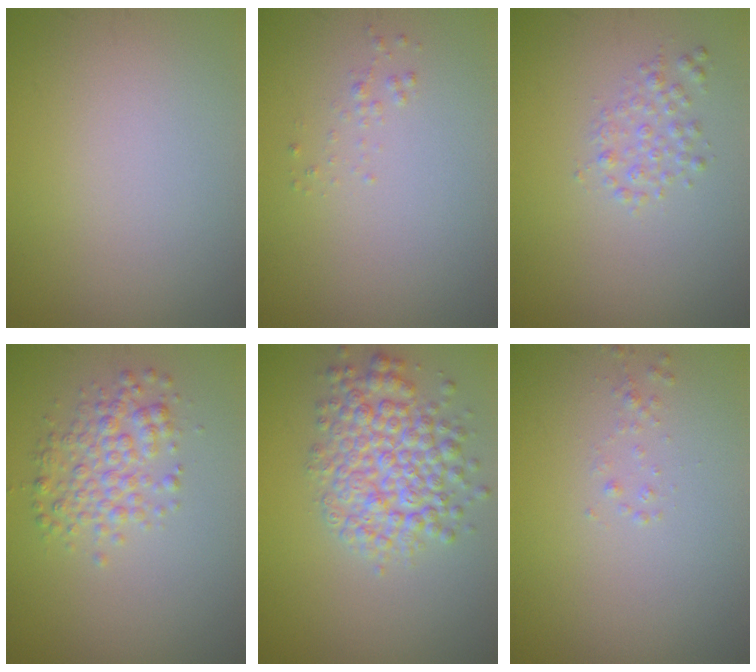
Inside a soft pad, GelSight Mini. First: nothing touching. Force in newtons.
{"total": 0.6, "press": 0.6, "slide": 0.1}
{"total": 1.5, "press": 1.5, "slide": 0.1}
{"total": 3.2, "press": 3.2, "slide": 0.1}
{"total": 5.4, "press": 5.4, "slide": 0.2}
{"total": 0.7, "press": 0.6, "slide": 0.1}